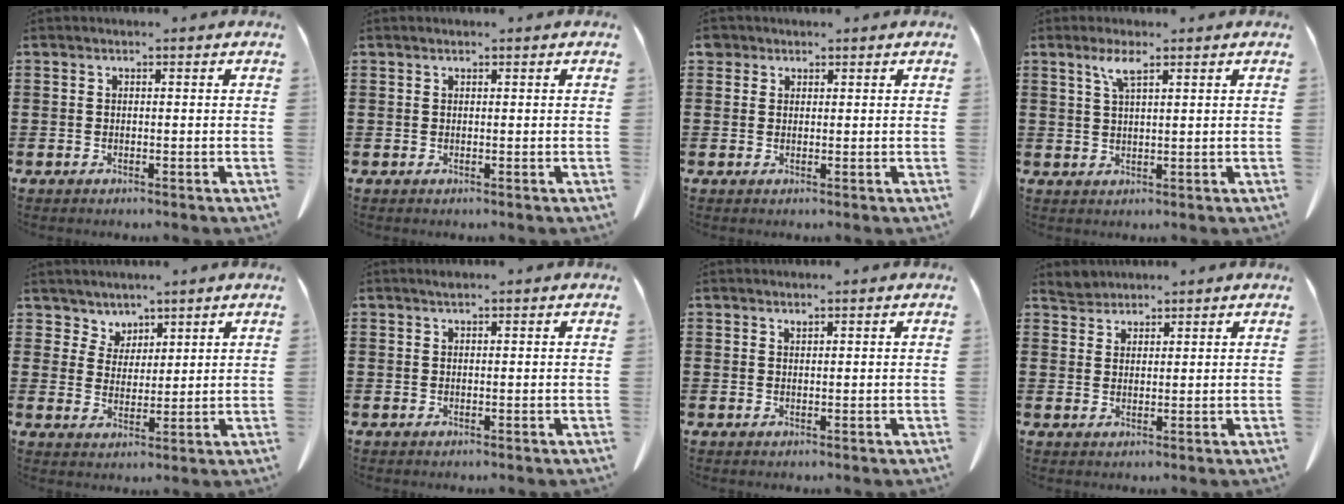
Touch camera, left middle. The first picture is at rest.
{"total": 0.0}
{"total": 1.7, "force": [1.2, 1.1, 0.2], "torque": [-0.009, 0.006, 0.024]}
{"total": 3.4, "force": [2.1, 0.5, 2.6], "torque": [-0.057, 0.005, 0.036]}
{"total": 3.7, "force": [2.9, 2.2, -0.4], "torque": [-0.011, 0.001, 0.053]}
{"total": 0.5, "force": [0.4, 0.1, 0.3], "torque": [-0.007, 0.000, 0.007]}
{"total": 0.5, "force": [0.5, 0.0, 0.2], "torque": [-0.005, -0.002, 0.011]}
{"total": 2.2, "force": [2.1, 0.6, -0.3], "torque": [-0.001, 0.003, 0.043]}